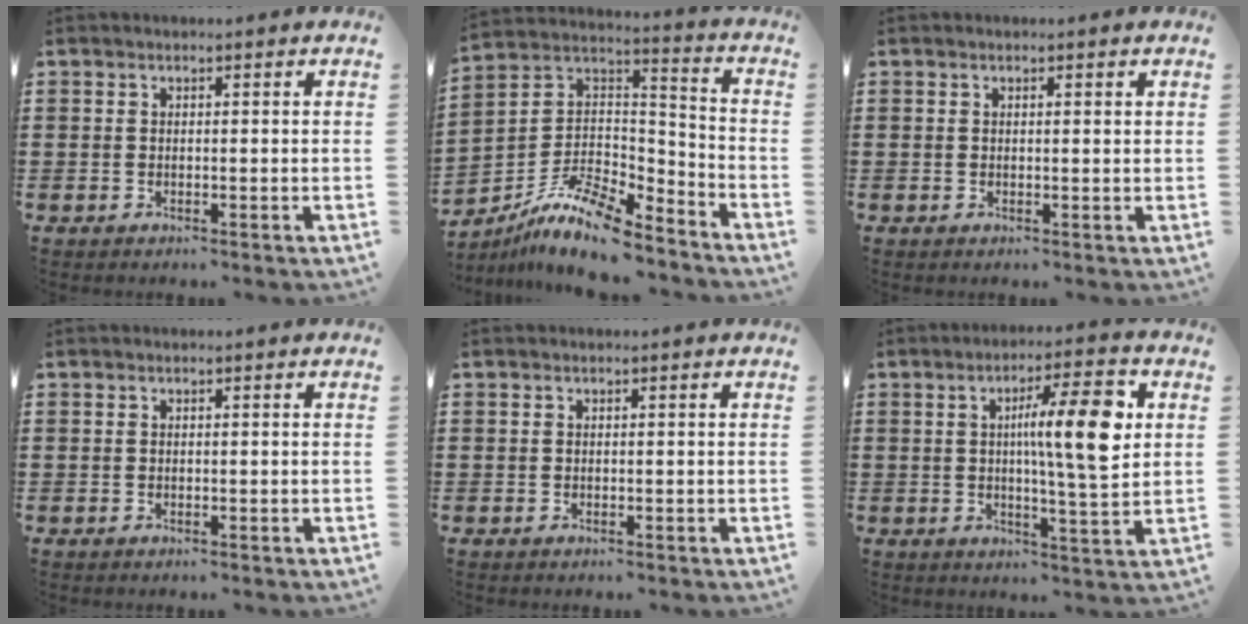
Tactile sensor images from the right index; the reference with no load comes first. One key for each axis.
{"total": 11.0, "fx": -9.0, "fy": 2.8, "fz": 5.8, "tx": -0.120, "ty": 0.017, "tz": -0.181}
{"total": 0.6, "fx": 0.2, "fy": 0.1, "fz": 0.5, "tx": -0.011, "ty": 0.001, "tz": 0.005}
{"total": 0.0}
{"total": 0.0}
{"total": 11.2, "fx": 2.6, "fy": 1.6, "fz": 10.8, "tx": -0.175, "ty": -0.004, "tz": 0.030}